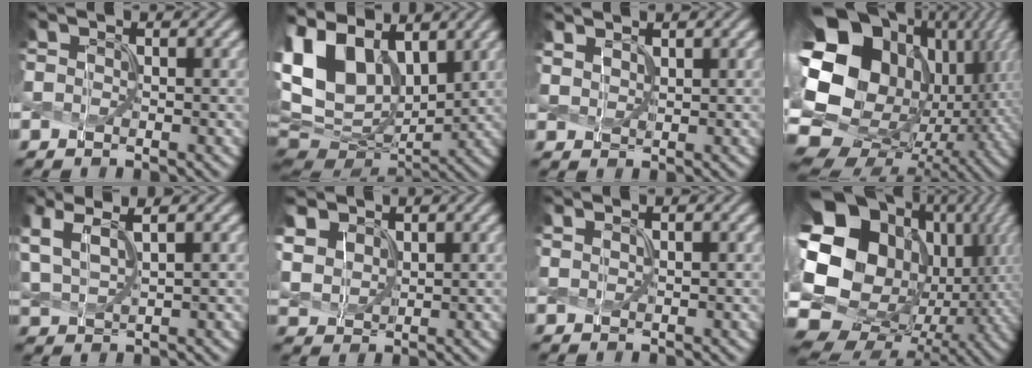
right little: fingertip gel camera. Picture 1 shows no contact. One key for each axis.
{"total": 15.3, "fx": 5.6, "fy": 9.8, "fz": 10.2, "tx": -0.225, "ty": 0.017, "tz": 0.103}
{"total": 1.7, "fx": 1.4, "fy": 0.6, "fz": 0.7, "tx": -0.023, "ty": 0.000, "tz": 0.035}
{"total": 22.0, "fx": 1.2, "fy": 17.4, "fz": 13.5, "tx": -0.280, "ty": -0.016, "tz": 0.018}
{"total": 4.9, "fx": 2.8, "fy": 1.7, "fz": 3.7, "tx": -0.099, "ty": 0.016, "tz": 0.055}
{"total": 5.2, "fx": 2.9, "fy": 3.4, "fz": 2.7, "tx": -0.100, "ty": 0.008, "tz": 0.066}
{"total": 0.9, "fx": 0.7, "fy": 0.2, "fz": 0.5, "tx": -0.011, "ty": -0.003, "tz": 0.013}
{"total": 22.6, "fx": 1.4, "fy": 19.1, "fz": 11.9, "tx": -0.246, "ty": 0.006, "tz": 0.015}